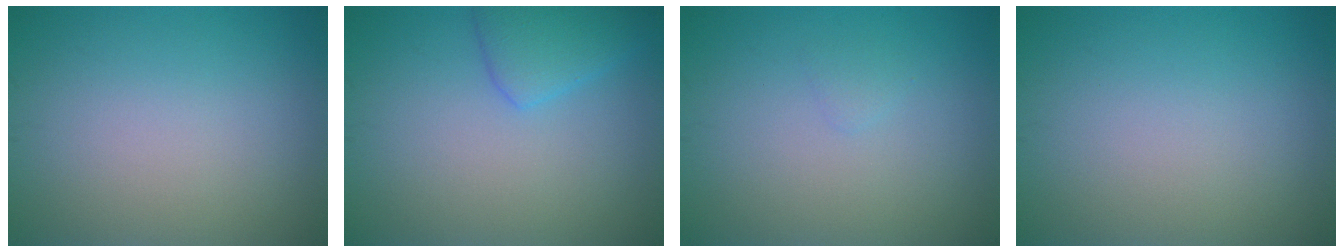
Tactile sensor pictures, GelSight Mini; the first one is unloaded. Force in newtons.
{"total": 2.8, "press": 2.7, "slide": 0.2}
{"total": 0.5, "press": 0.5, "slide": 0.1}
{"total": 0.0}